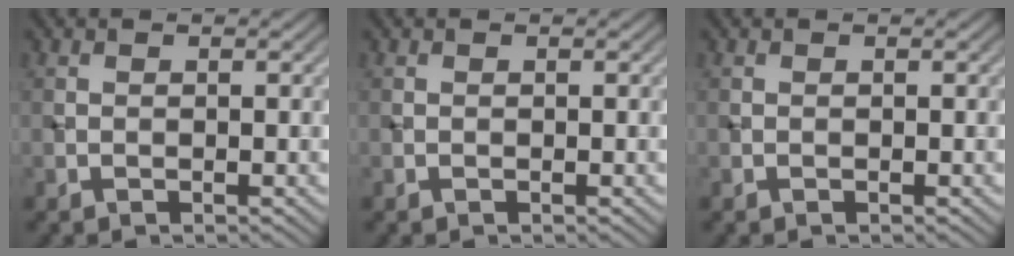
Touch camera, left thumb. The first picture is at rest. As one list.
[{"total": 0.0}, {"total": 0.0}]